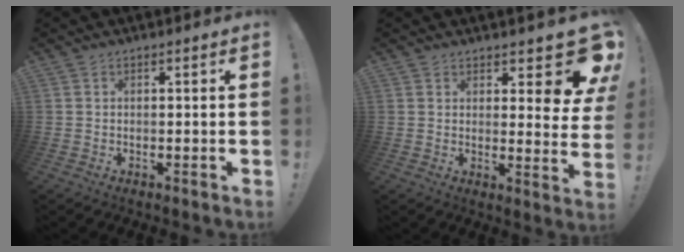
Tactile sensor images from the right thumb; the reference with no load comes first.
{"total": 8.1, "force": [5.7, 2.6, 5.1], "torque": [-0.045, -0.061, 0.101]}